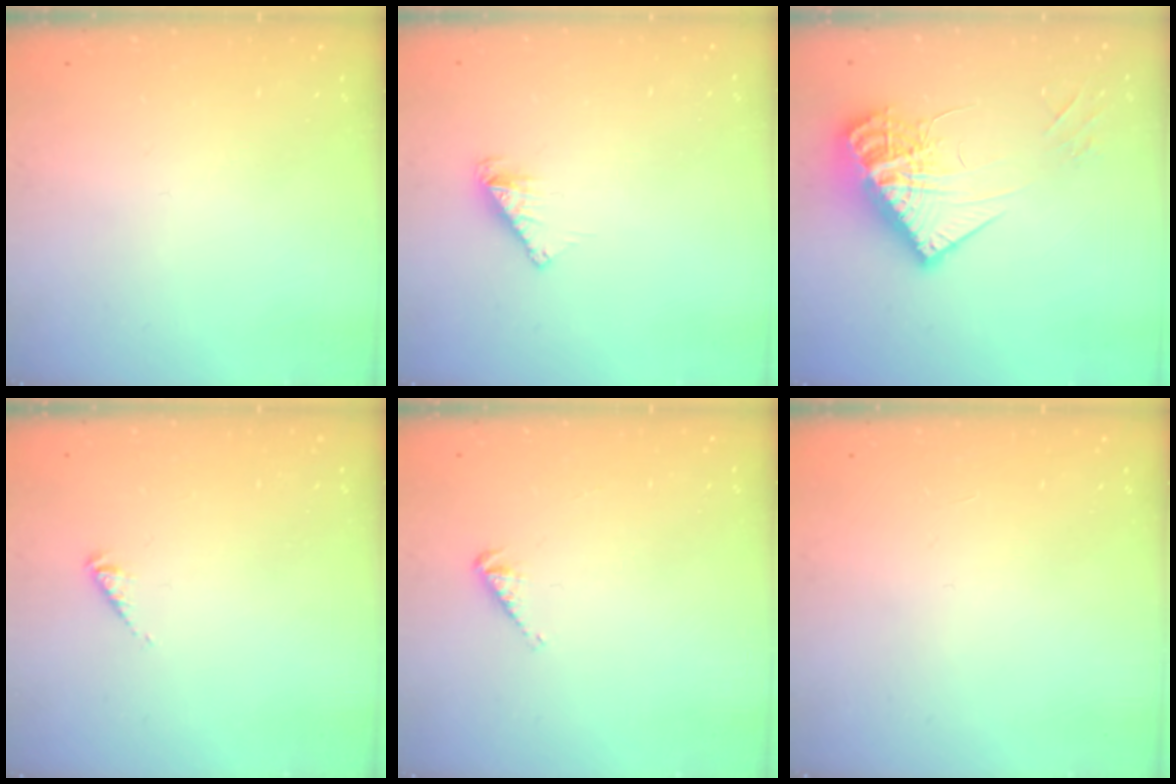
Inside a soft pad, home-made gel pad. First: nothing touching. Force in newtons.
{"total": 3.4, "press": 3.4, "slide": 0.3}
{"total": 16.2, "press": 16.1, "slide": 1.5}
{"total": 2.0, "press": 2.0, "slide": 0.5}
{"total": 2.6, "press": 2.5, "slide": 0.4}
{"total": 0.0}